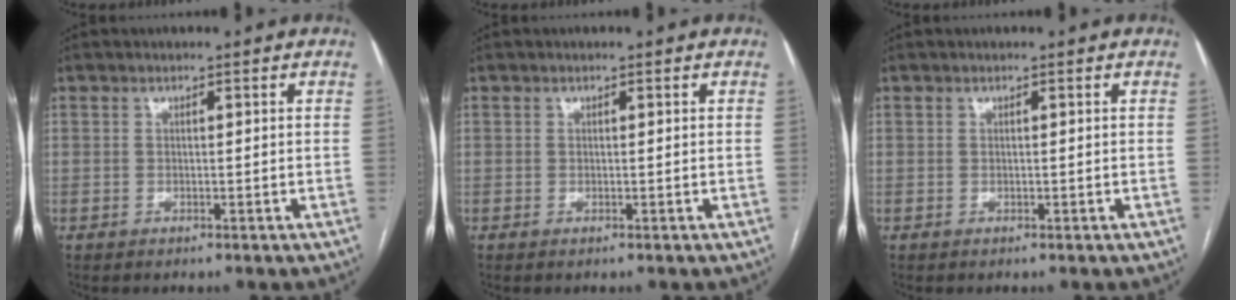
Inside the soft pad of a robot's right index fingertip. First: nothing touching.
{"total": 0.0}
{"total": 0.0}